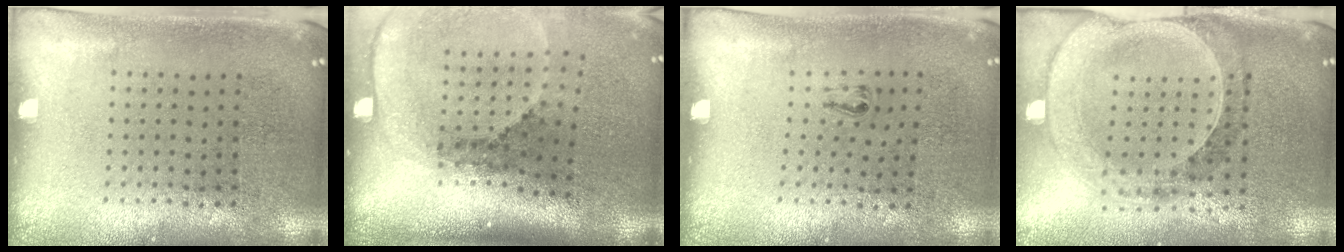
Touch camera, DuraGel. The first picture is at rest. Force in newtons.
{"total": 2.8, "press": 1.9, "slide": 2.1}
{"total": 0.5, "press": 0.2, "slide": 0.5}
{"total": 1.5, "press": 1.5, "slide": 0.3}